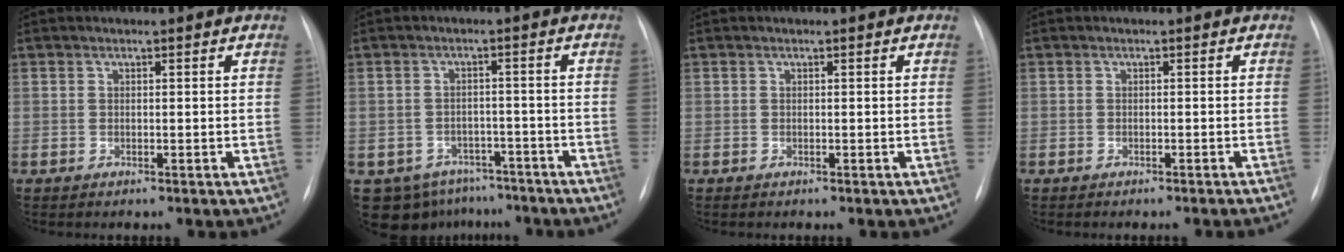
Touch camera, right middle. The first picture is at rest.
{"total": 9.5, "force": [-6.9, 6.4, 1.7], "torque": [-0.025, 0.016, -0.085]}
{"total": 0.0}
{"total": 2.4, "force": [-2.1, -0.5, 1.0], "torque": [-0.009, 0.006, -0.026]}